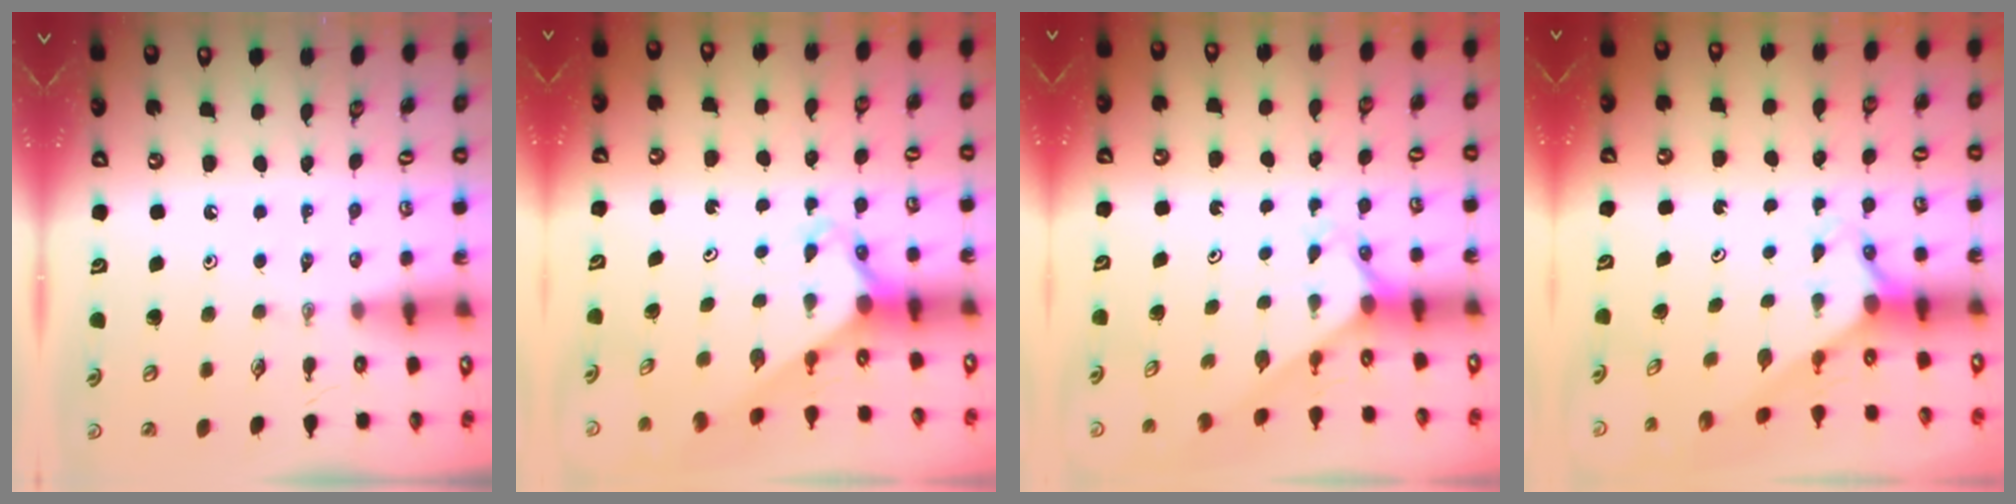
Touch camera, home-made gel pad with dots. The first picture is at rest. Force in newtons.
{"total": 2.8, "press": 2.8, "slide": 0.2}
{"total": 1.8, "press": 1.8, "slide": 0.2}
{"total": 2.2, "press": 2.2, "slide": 0.2}